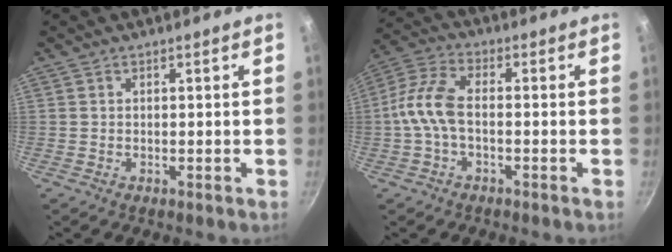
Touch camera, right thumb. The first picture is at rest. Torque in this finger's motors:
{"motor_torque": [-0.03, 0.16, 0.44, 0.10, 0.02]}